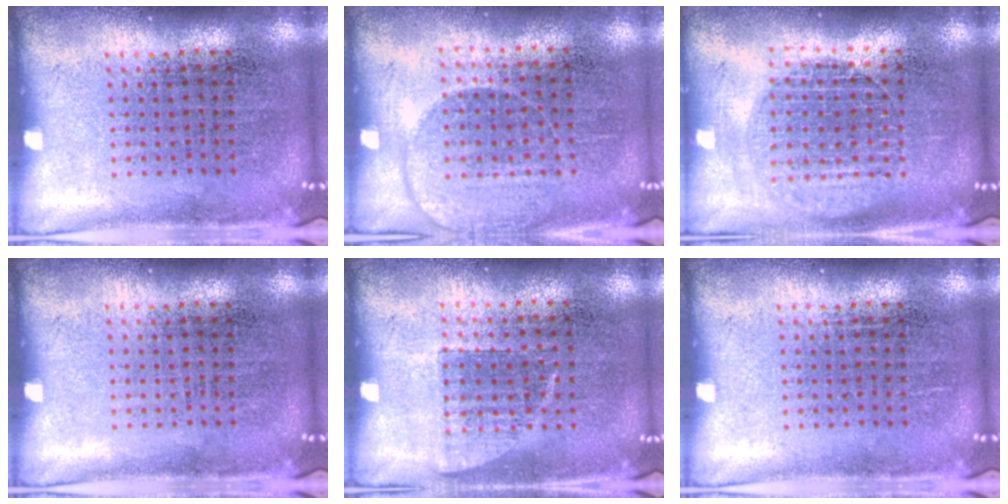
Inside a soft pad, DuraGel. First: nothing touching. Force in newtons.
{"total": 1.4, "press": 1.3, "slide": 0.5}
{"total": 1.6, "press": 1.4, "slide": 0.7}
{"total": 0.0}
{"total": 0.7, "press": 0.6, "slide": 0.2}
{"total": 0.0}